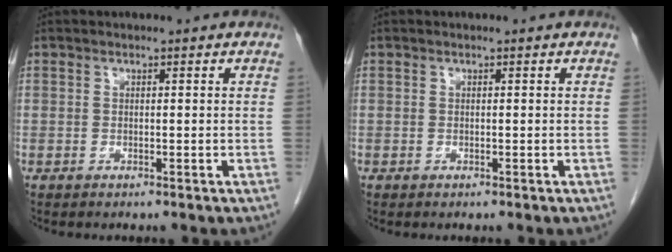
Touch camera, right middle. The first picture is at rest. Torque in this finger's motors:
{"motor_torque": [-0.14, 0.16, 0.06, 0.01]}